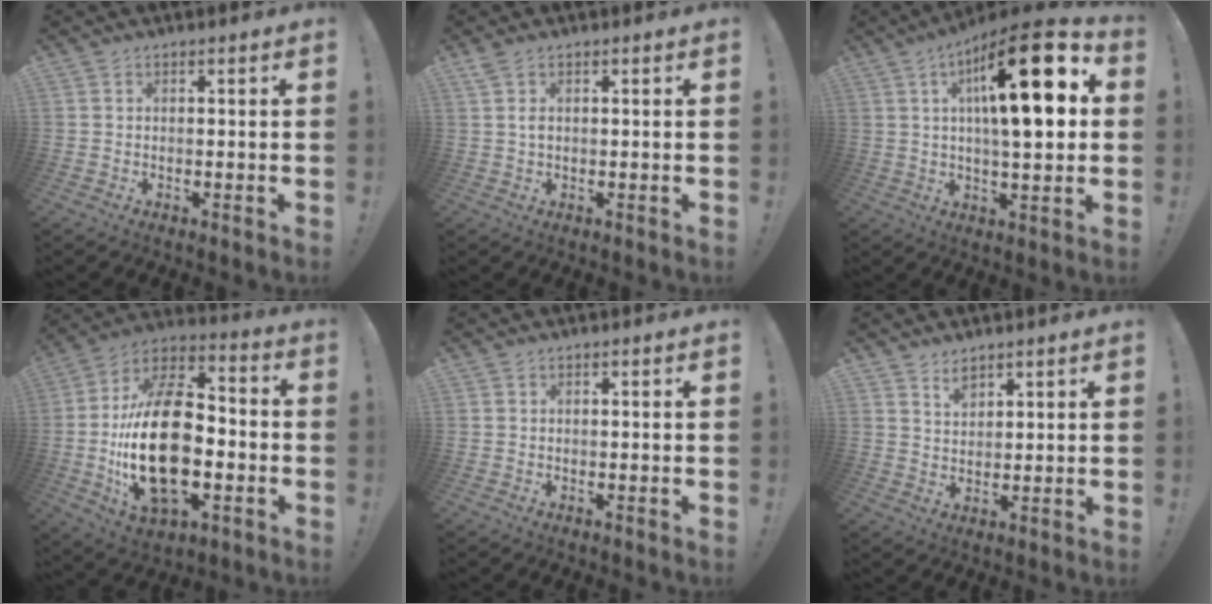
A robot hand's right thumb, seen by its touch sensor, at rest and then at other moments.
{"total": 2.1, "force": [0.7, 1.1, 1.6], "torque": [-0.031, 0.003, 0.010]}
{"total": 21.9, "force": [5.6, 6.5, 20.1], "torque": [-0.315, -0.019, 0.078]}
{"total": 27.4, "force": [-4.2, 15.5, 22.2], "torque": [-0.427, 0.023, -0.063]}
{"total": 0.0}
{"total": 4.2, "force": [3.4, 2.3, 1.2], "torque": [-0.013, -0.018, 0.061]}